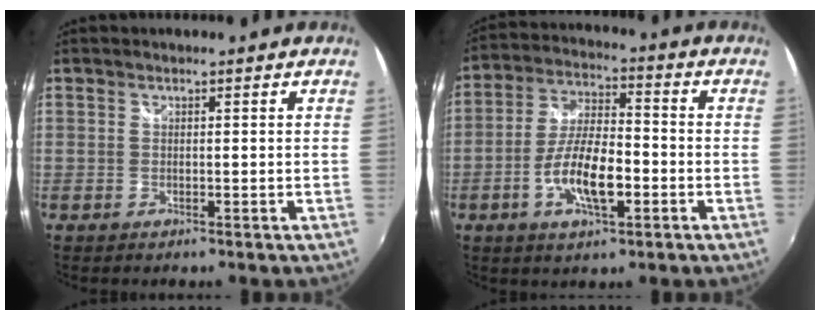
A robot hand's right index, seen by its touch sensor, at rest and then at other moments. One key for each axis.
{"total": 11.0, "fx": -3.7, "fy": 4.0, "fz": 9.6, "tx": -0.195, "ty": 0.000, "tz": -0.066}